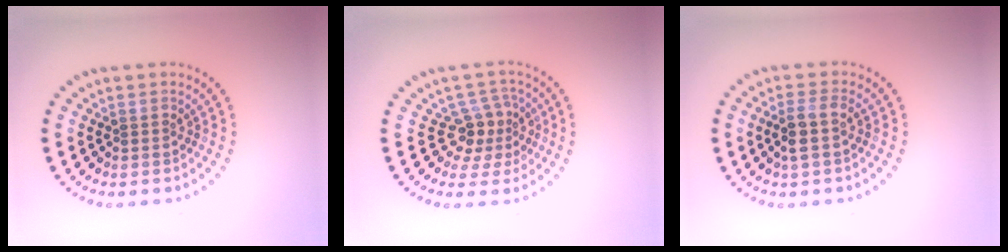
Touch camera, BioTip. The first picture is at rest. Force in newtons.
{"total": 3.0, "press": 2.3, "slide": 1.9}
{"total": 2.2, "press": 1.9, "slide": 1.1}